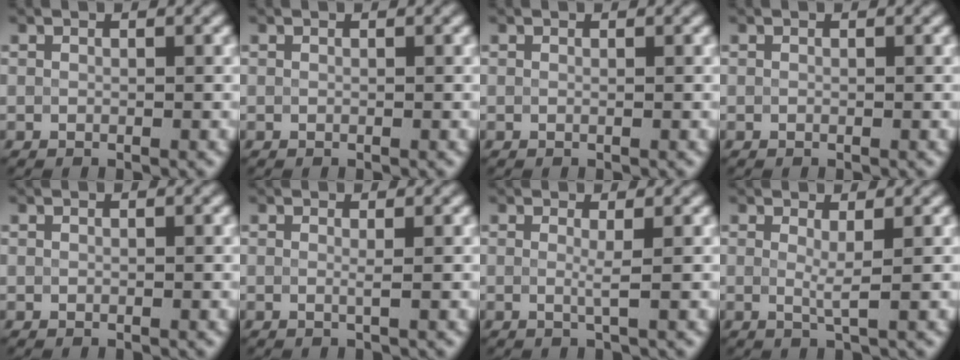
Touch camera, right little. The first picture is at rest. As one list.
[{"total": 0.0}, {"total": 0.0}, {"total": 0.0}, {"total": 0.0}, {"total": 0.6, "force": [0.0, 0.1, 0.6], "torque": [-0.009, -0.004, -0.003]}, {"total": 1.0, "force": [0.1, 0.1, 1.0], "torque": [-0.019, -0.006, -0.002]}, {"total": 1.3, "force": [0.4, 0.1, 1.3], "torque": [-0.025, -0.008, 0.004]}]